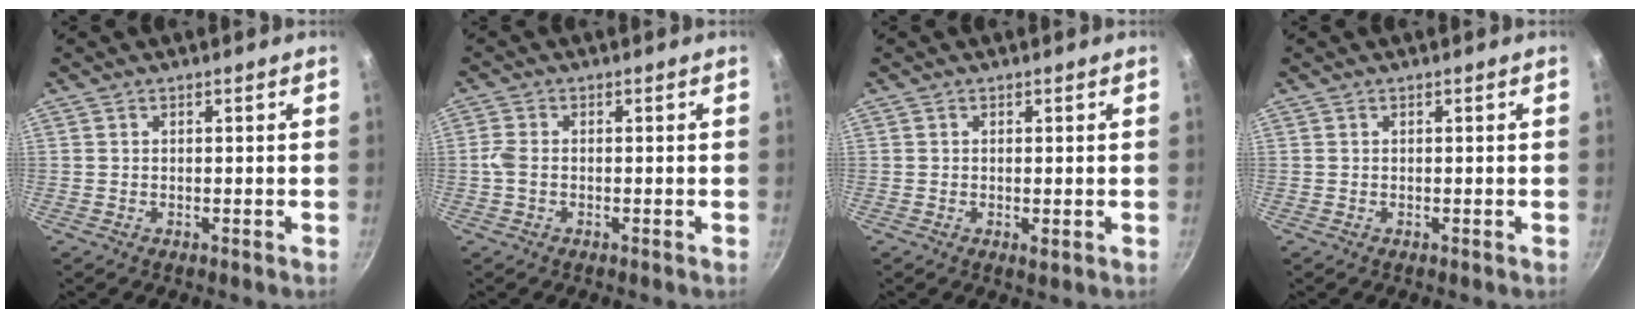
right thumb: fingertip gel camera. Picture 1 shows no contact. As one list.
[{"total": 2.4, "force": [-0.4, 1.4, 1.9], "torque": [-0.049, 0.005, -0.014]}, {"total": 1.2, "force": [-0.2, 0.4, 1.1], "torque": [-0.021, -0.004, -0.003]}, {"total": 0.0}]